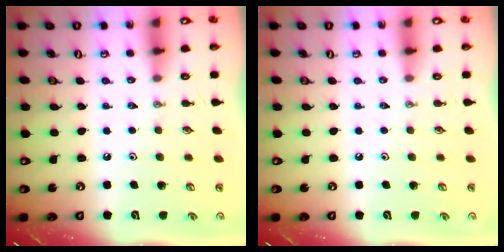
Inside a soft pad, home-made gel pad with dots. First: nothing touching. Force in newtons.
{"total": 0.0}